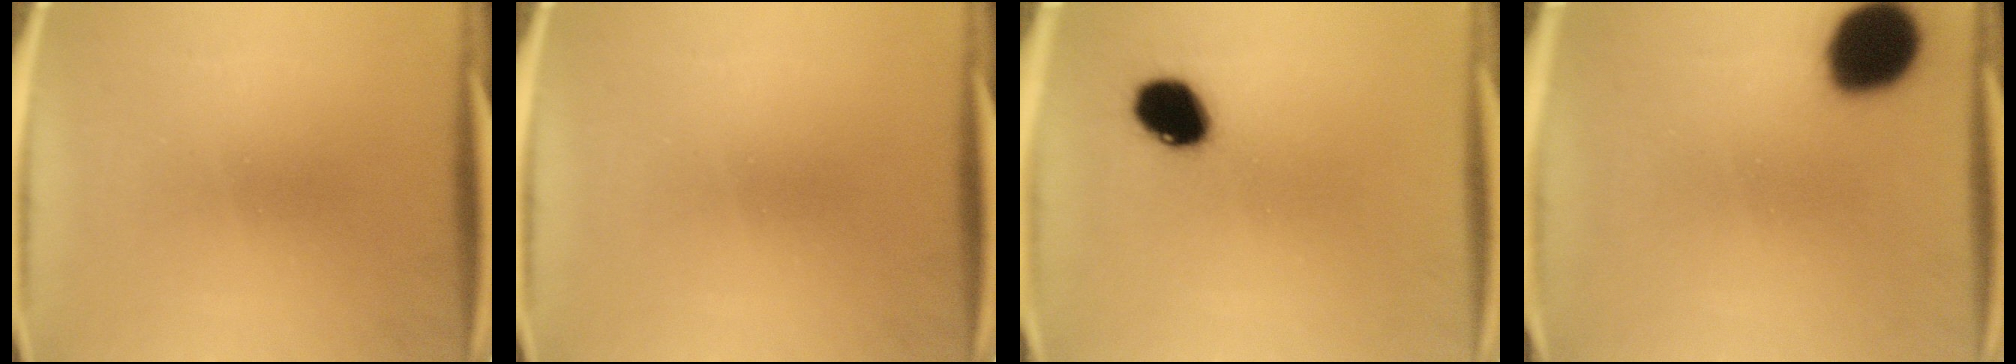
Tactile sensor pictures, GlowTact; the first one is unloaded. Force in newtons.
{"total": 0.0}
{"total": 9.0}
{"total": 16.6}